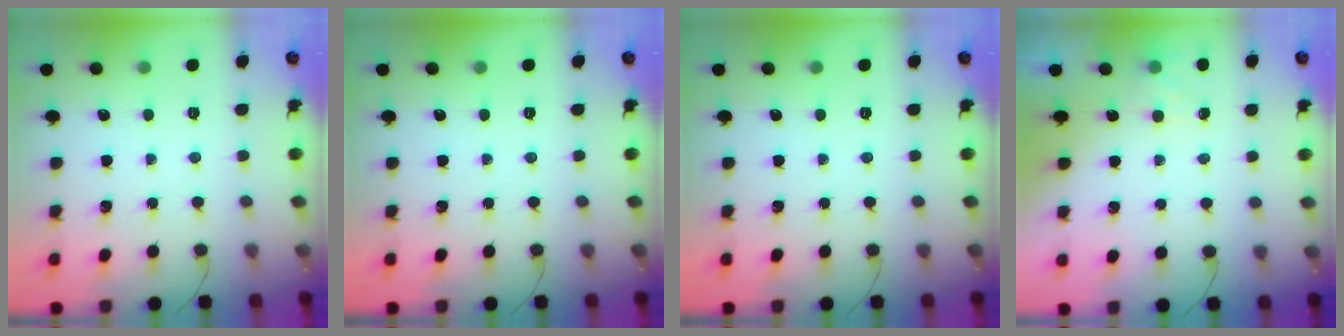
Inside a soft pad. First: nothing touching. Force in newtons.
{"total": 0.0}
{"total": 0.0}
{"total": 4.3, "press": 4.1, "slide": 1.2}